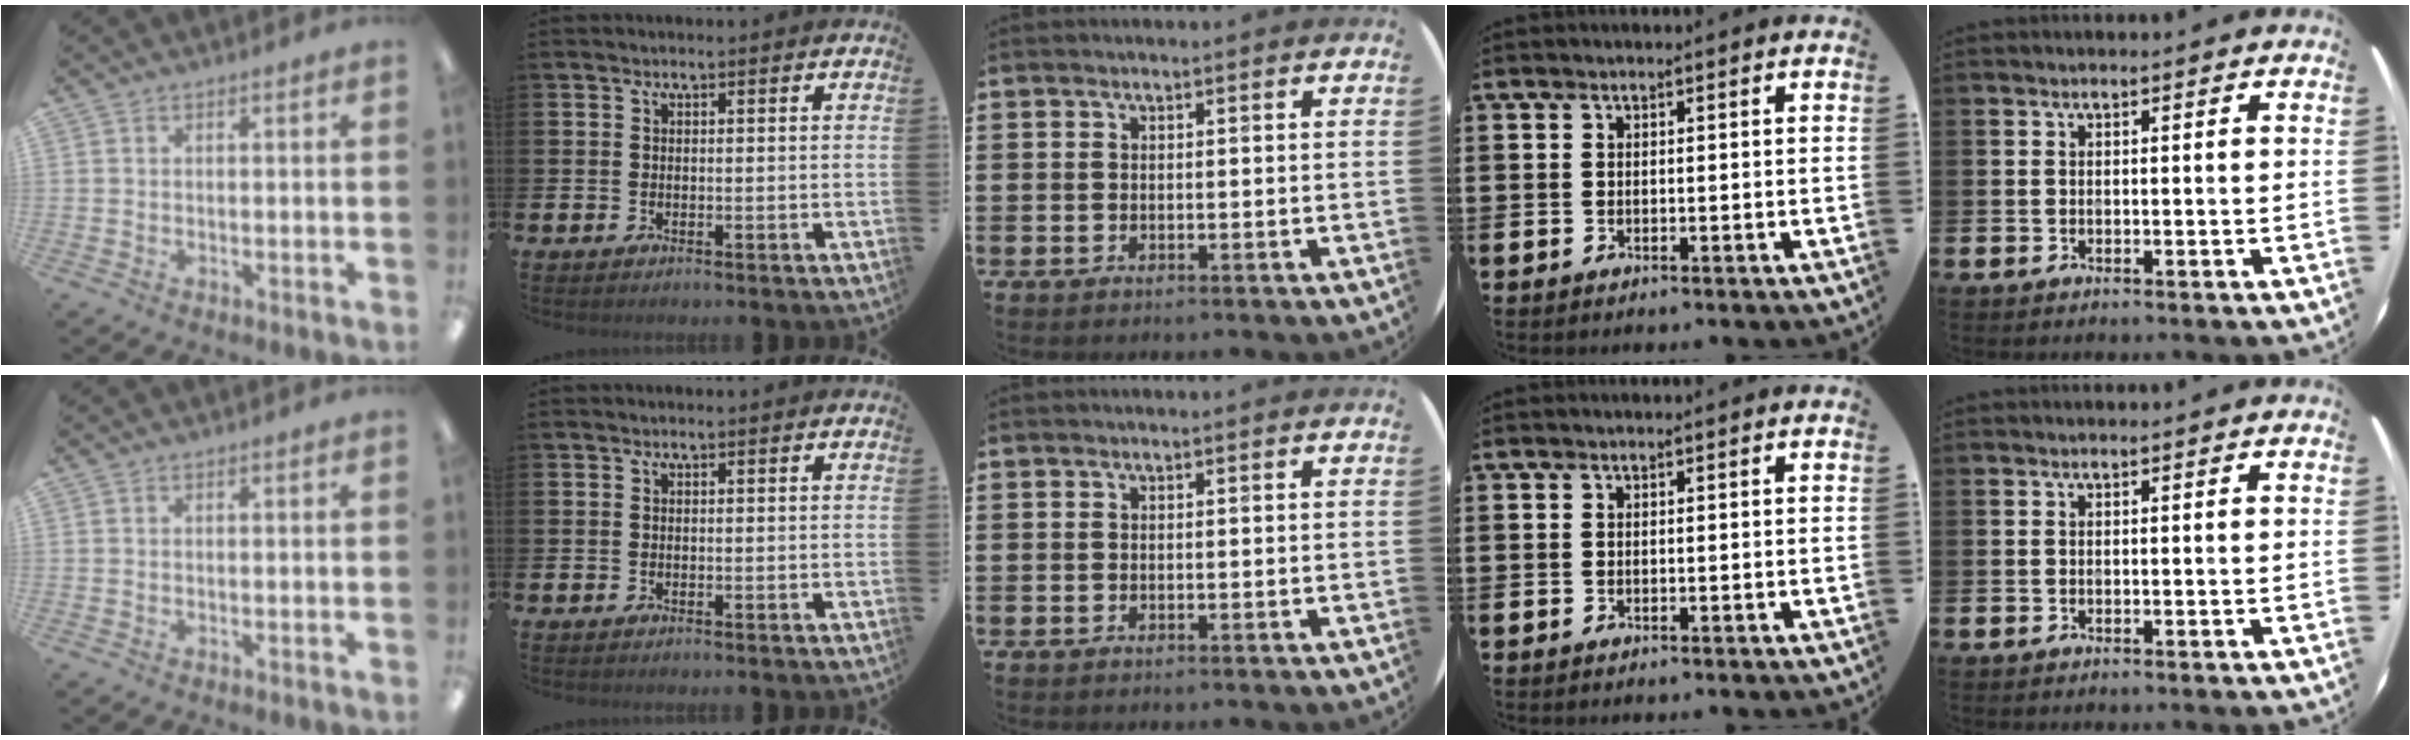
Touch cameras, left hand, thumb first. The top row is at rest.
{}